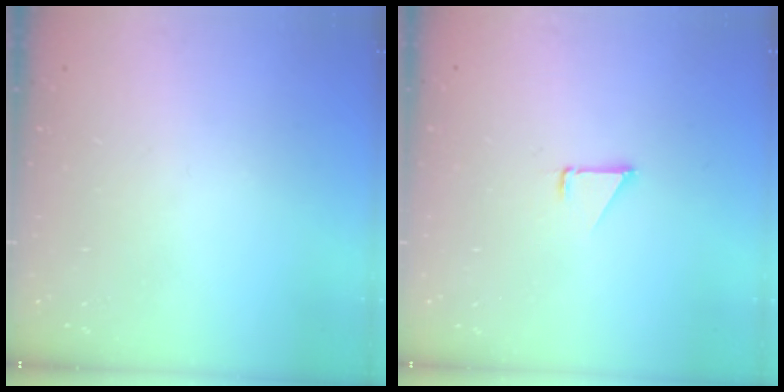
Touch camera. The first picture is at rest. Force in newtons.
{"total": 1.5, "press": 1.5, "slide": 0.1}